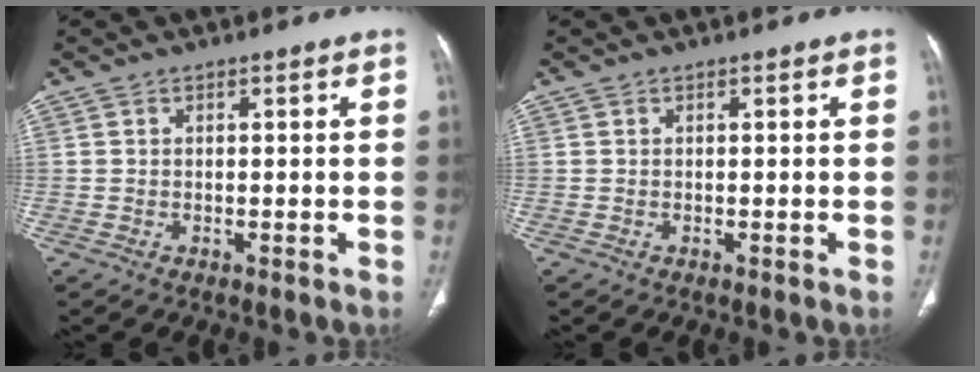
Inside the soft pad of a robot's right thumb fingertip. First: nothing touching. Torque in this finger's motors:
{"motor_torque": [-0.09, 0.09, -0.13, 0.12, 0.00]}